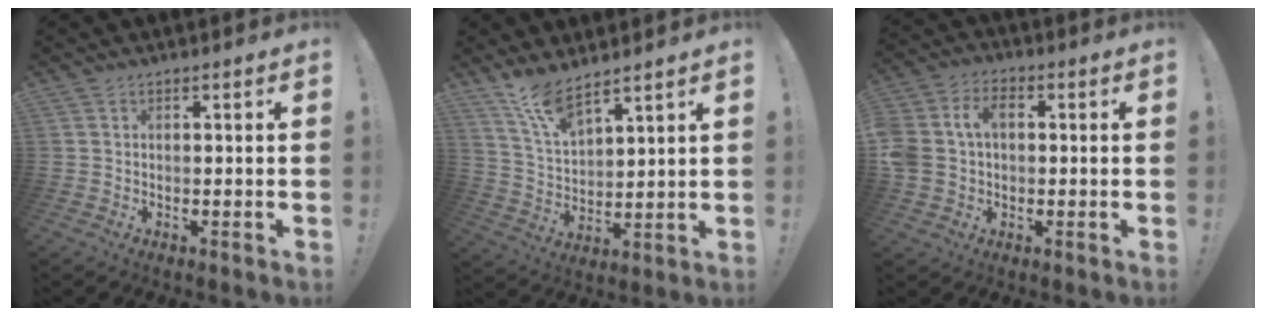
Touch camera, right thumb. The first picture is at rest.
{"total": 9.4, "force": [8.2, 2.2, 4.1], "torque": [-0.092, -0.055, 0.155]}
{"total": 9.4, "force": [1.3, 7.2, 6.0], "torque": [-0.126, 0.010, 0.027]}